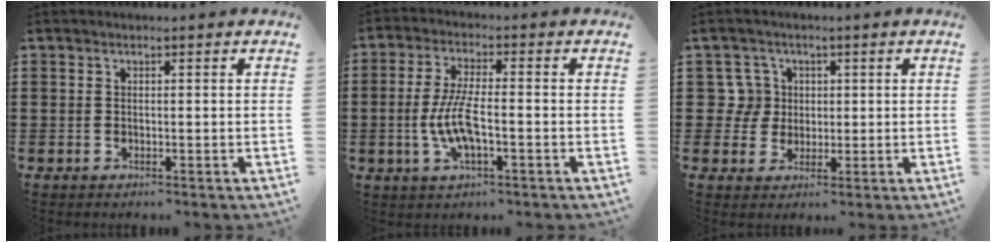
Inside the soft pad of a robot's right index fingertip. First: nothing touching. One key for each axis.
{"total": 6.8, "fx": -1.6, "fy": 1.9, "fz": 6.3, "tx": -0.143, "ty": -0.008, "tz": -0.039}
{"total": 5.3, "fx": 0.9, "fy": 5.0, "fz": 1.3, "tx": -0.047, "ty": 0.016, "tz": 0.017}